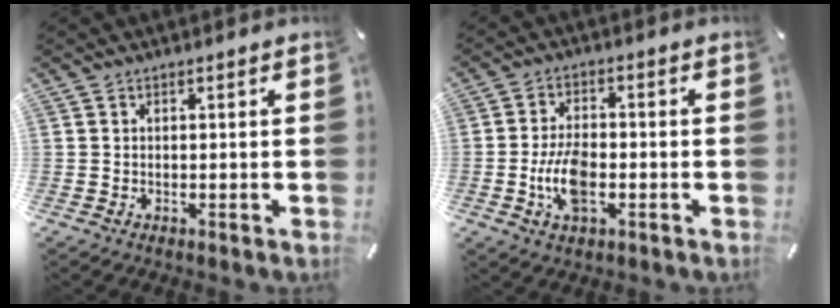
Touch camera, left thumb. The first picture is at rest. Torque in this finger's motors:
{"motor_torque": [1.44, 1.51, 0.68, 0.13, 0.06]}